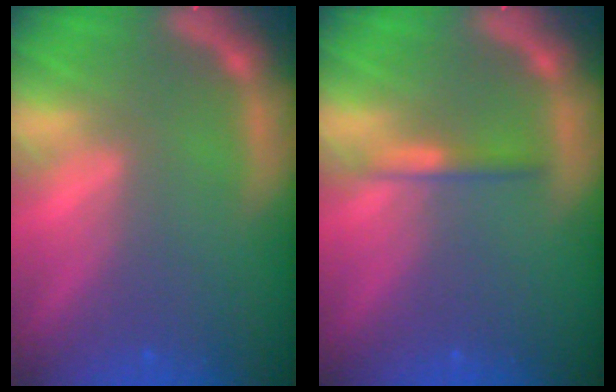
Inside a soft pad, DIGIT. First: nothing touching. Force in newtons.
{"total": 1.4}